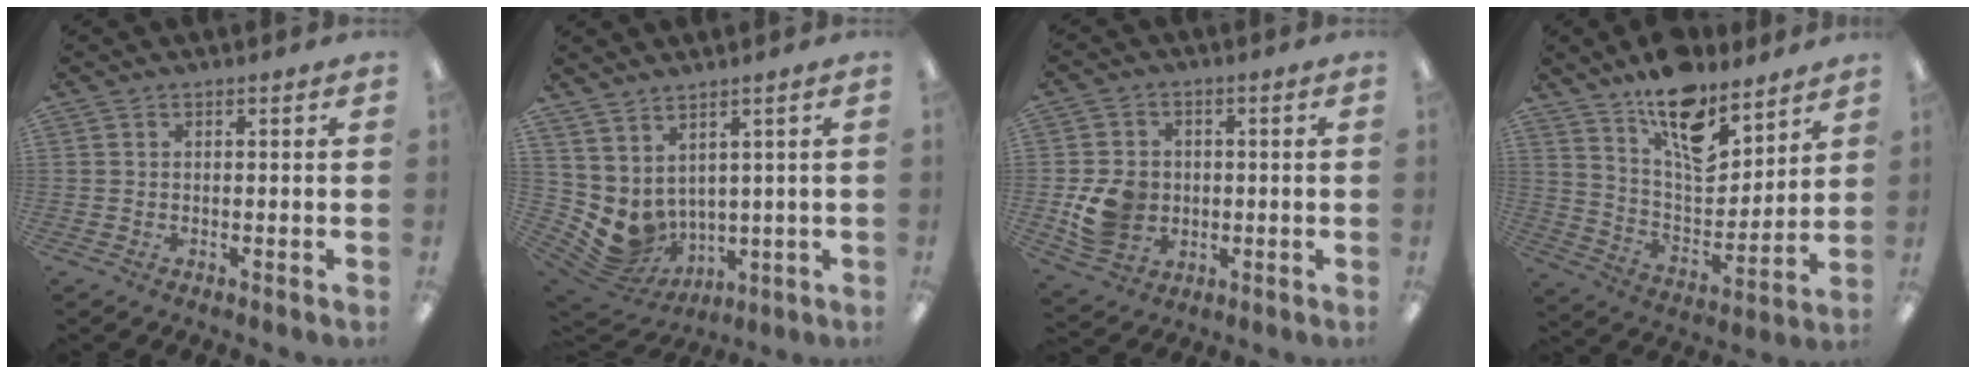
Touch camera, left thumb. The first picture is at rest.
{"total": 5.2, "force": [1.8, 4.6, 1.4], "torque": [-0.056, -0.047, 0.043]}
{"total": 9.1, "force": [-1.0, 7.9, 4.4], "torque": [-0.086, 0.011, -0.014]}
{"total": 15.6, "force": [11.5, 6.7, 8.1], "torque": [-0.135, -0.074, 0.203]}